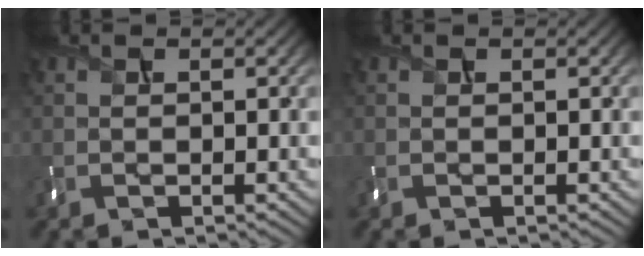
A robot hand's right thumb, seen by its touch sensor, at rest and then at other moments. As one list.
[{"total": 0.0}]